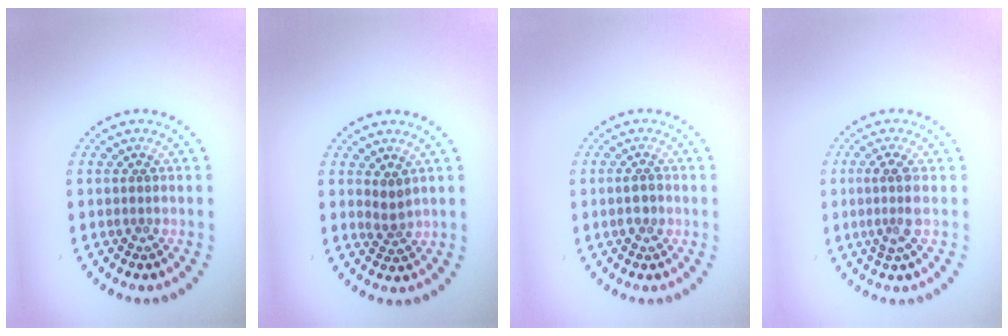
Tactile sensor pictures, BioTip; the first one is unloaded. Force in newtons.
{"total": 1.5, "press": 1.0, "slide": 1.1}
{"total": 1.4, "press": 1.3, "slide": 0.2}
{"total": 2.2, "press": 1.8, "slide": 1.3}